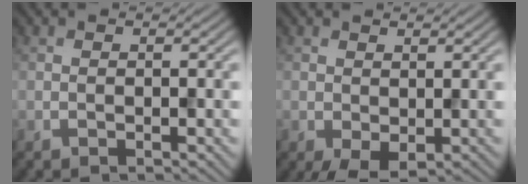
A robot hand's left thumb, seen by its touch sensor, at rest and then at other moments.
{"total": 2.9, "force": [-0.8, 1.9, 2.1], "torque": [-0.047, -0.010, -0.014]}